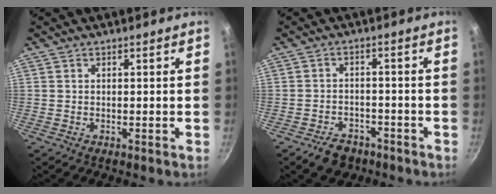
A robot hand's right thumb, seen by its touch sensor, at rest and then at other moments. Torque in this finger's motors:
{"motor_torque": [0.88, 0.38, 0.08, -0.12, -0.01]}